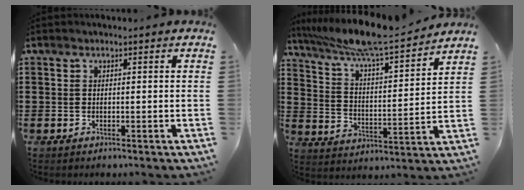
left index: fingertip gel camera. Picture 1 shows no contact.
{"total": 8.6, "force": [7.6, -0.1, 4.1], "torque": [-0.109, -0.048, 0.125]}